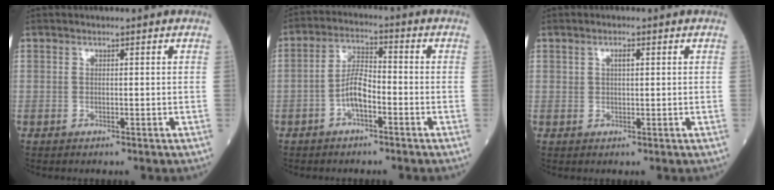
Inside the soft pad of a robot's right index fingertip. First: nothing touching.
{"total": 5.4, "force": [-2.2, 1.8, 4.6], "torque": [-0.093, 0.014, -0.045]}
{"total": 1.7, "force": [0.7, 0.6, 1.4], "torque": [-0.025, 0.000, 0.011]}